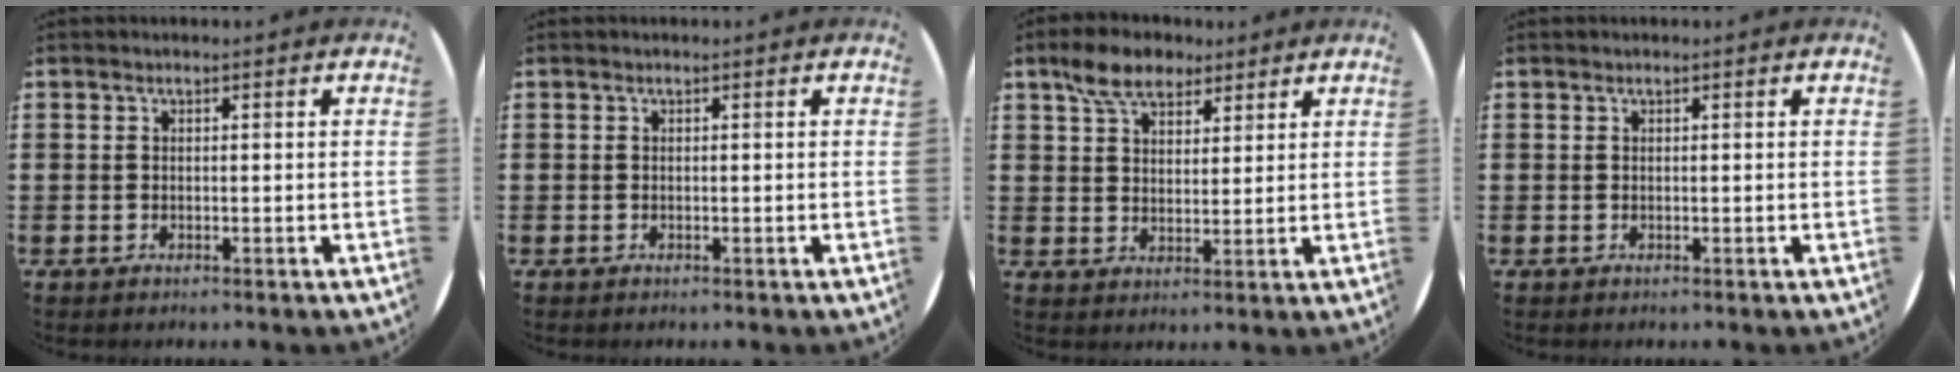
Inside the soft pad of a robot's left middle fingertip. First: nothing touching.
{"total": 0.0}
{"total": 6.1, "force": [4.7, 3.2, 2.2], "torque": [-0.050, 0.002, 0.087]}
{"total": 0.0}